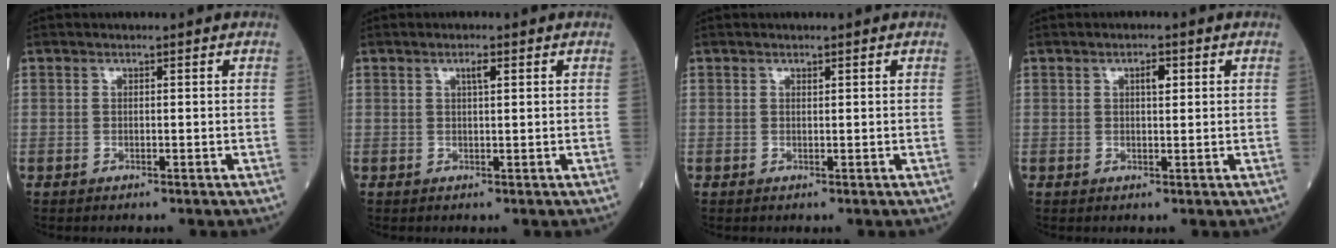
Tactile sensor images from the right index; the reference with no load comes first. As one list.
[{"total": 1.6, "force": [0.8, 0.2, 1.4], "torque": [-0.026, 0.000, 0.012]}, {"total": 0.0}, {"total": 1.9, "force": [0.7, 0.6, 1.7], "torque": [-0.026, 0.000, 0.010]}]